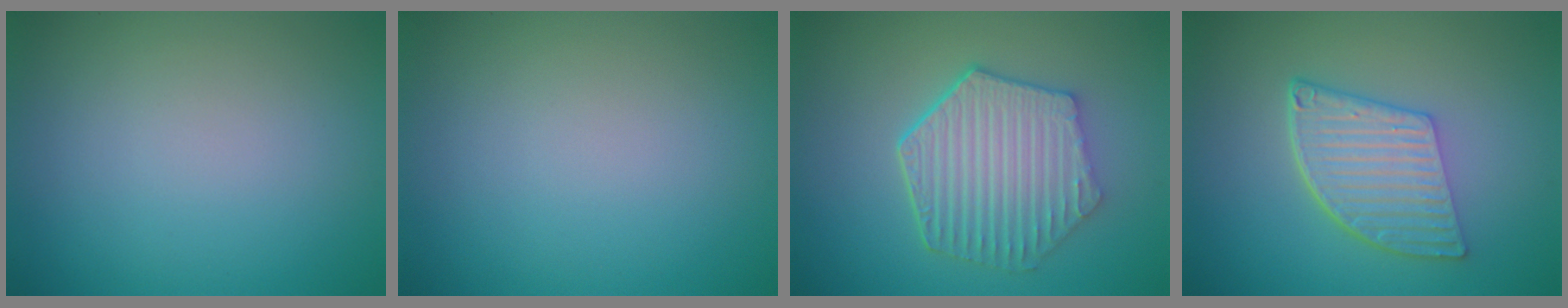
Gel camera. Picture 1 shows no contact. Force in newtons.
{"total": 0.0}
{"total": 6.5, "press": 4.9, "slide": 4.3}
{"total": 5.9, "press": 4.3, "slide": 4.0}